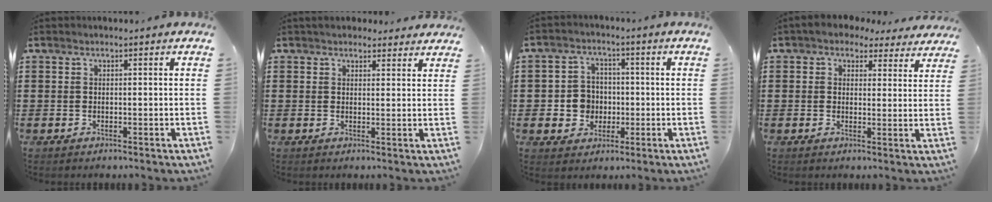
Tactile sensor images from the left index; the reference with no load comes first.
{"total": 2.4, "force": [2.2, 0.9, 0.1], "torque": [0.000, -0.003, 0.040]}
{"total": 5.2, "force": [-0.7, 4.9, 1.7], "torque": [-0.047, 0.014, -0.011]}
{"total": 3.0, "force": [2.5, 1.4, 0.9], "torque": [-0.022, -0.007, 0.043]}